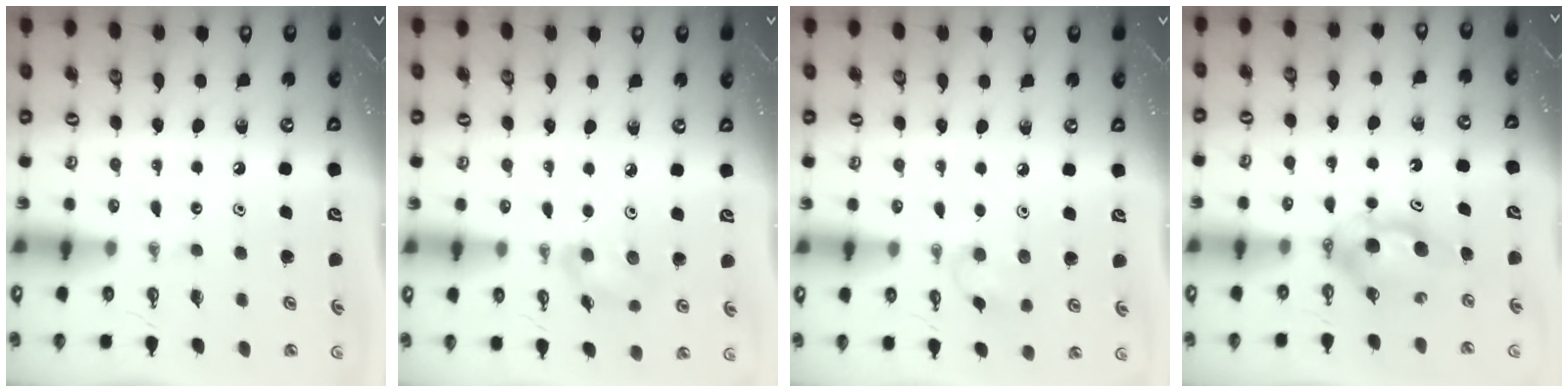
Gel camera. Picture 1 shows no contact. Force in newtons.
{"total": 6.0, "press": 5.6, "slide": 2.4}
{"total": 6.1, "press": 5.9, "slide": 1.6}
{"total": 5.9, "press": 5.8, "slide": 1.1}